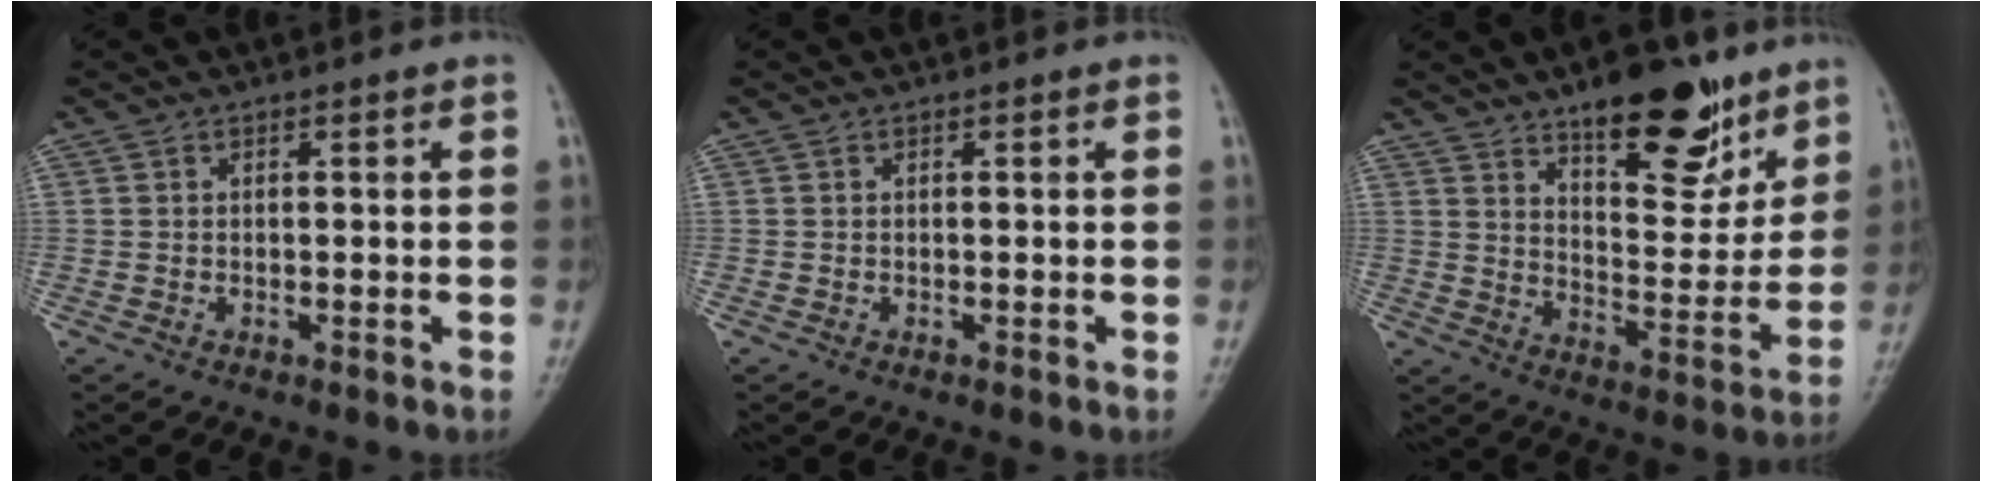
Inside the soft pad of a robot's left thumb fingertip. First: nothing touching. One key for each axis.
{"total": 0.0}
{"total": 16.6, "fx": 11.0, "fy": 6.8, "fz": 10.5, "tx": -0.099, "ty": -0.074, "tz": 0.174}